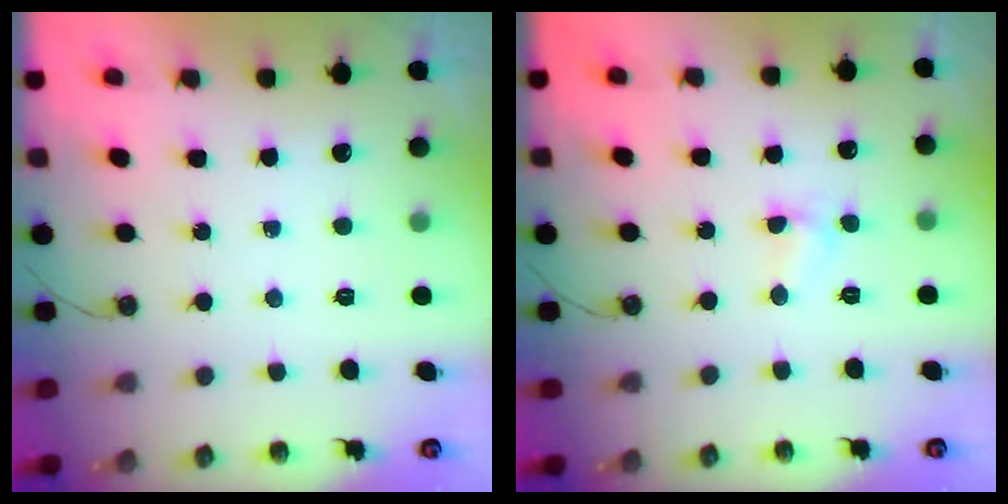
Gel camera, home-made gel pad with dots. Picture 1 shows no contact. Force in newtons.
{"total": 4.3, "press": 4.2, "slide": 0.4}